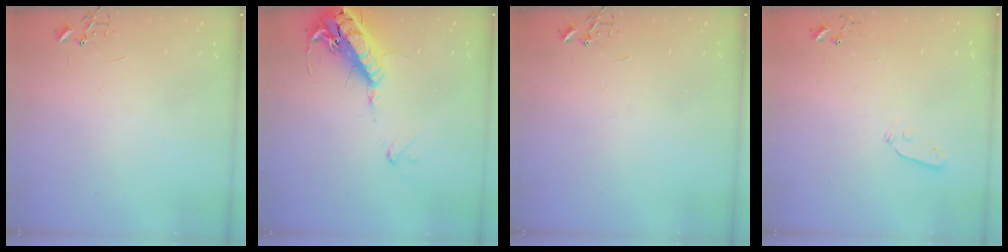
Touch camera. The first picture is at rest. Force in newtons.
{"total": 19.9, "press": 19.5, "slide": 3.8}
{"total": 0.0}
{"total": 3.7, "press": 3.7, "slide": 0.4}